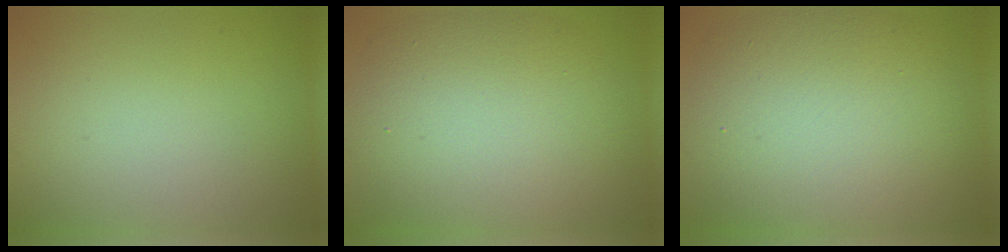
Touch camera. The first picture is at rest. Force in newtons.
{"total": 10.5, "press": 10.5, "slide": 0.5}
{"total": 12.0, "press": 11.9, "slide": 0.6}